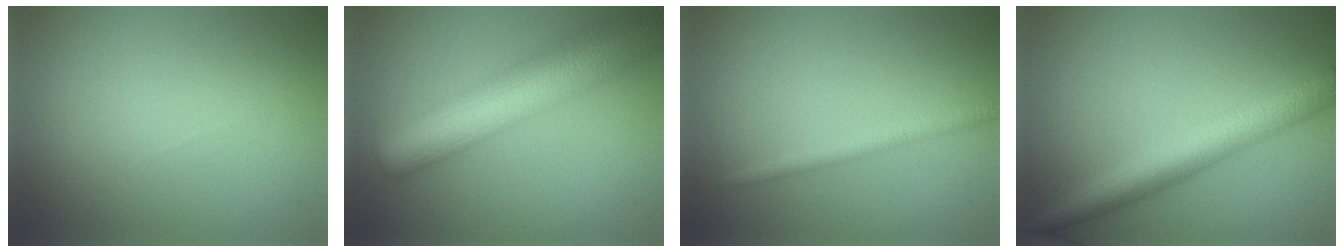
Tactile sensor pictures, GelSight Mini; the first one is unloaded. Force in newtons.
{"total": 11.3, "press": 11.3, "slide": 0.5}
{"total": 2.0, "press": 2.0, "slide": 0.1}
{"total": 5.5, "press": 5.5, "slide": 0.1}